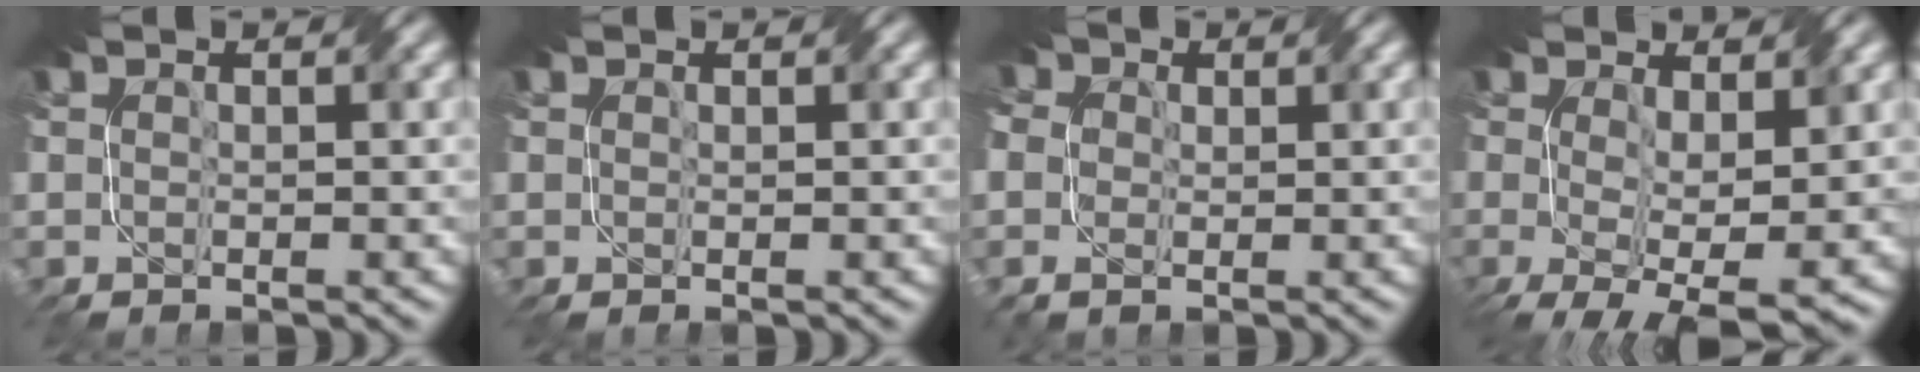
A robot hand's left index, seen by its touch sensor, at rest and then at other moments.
{"total": 0.0}
{"total": 4.9, "force": [1.1, 3.8, 2.8], "torque": [-0.069, 0.024, 0.009]}
{"total": 7.6, "force": [-1.2, 4.0, 6.4], "torque": [-0.123, -0.022, -0.004]}